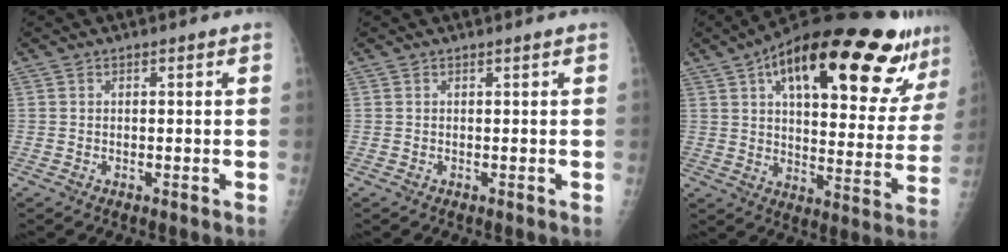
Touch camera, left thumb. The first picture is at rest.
{"total": 0.0}
{"total": 31.4, "force": [17.8, 10.5, 23.7], "torque": [-0.326, -0.023, 0.264]}